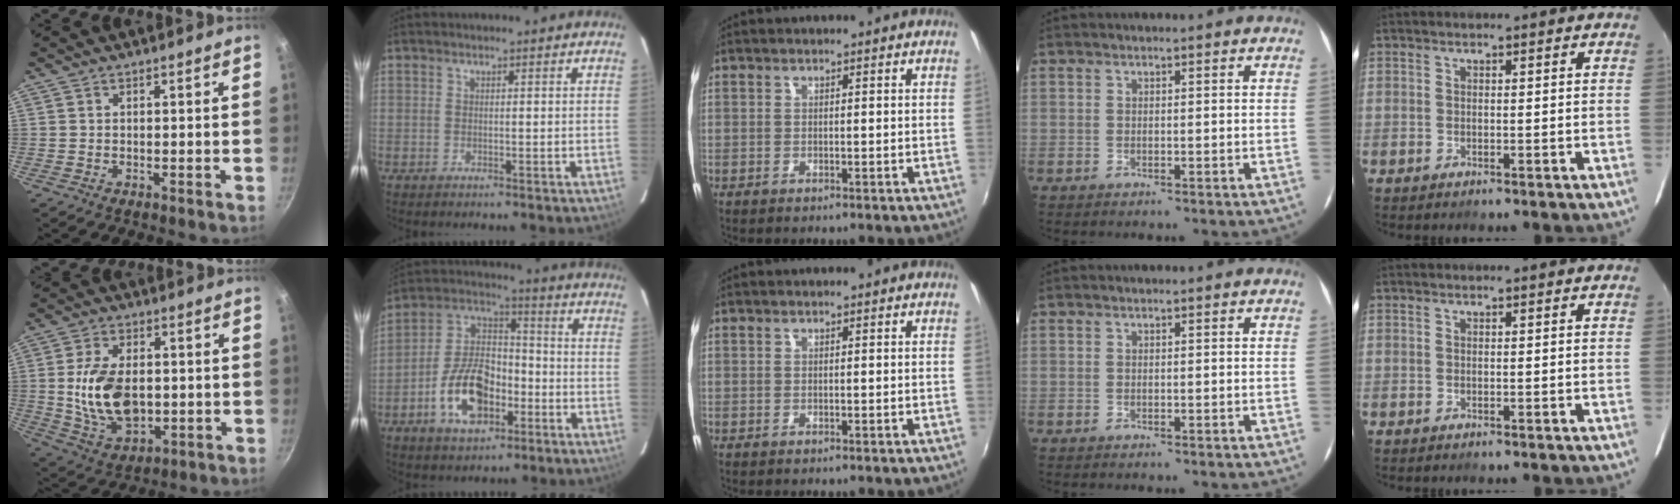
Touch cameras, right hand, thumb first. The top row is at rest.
{"thumb": {"total": 14.3, "force": [-0.2, 8.8, 11.2], "torque": [-0.193, -0.003, 0.005]}, "index": {"total": 14.2, "force": [-6.0, 8.2, 9.9], "torque": [-0.196, 0.022, -0.099]}}